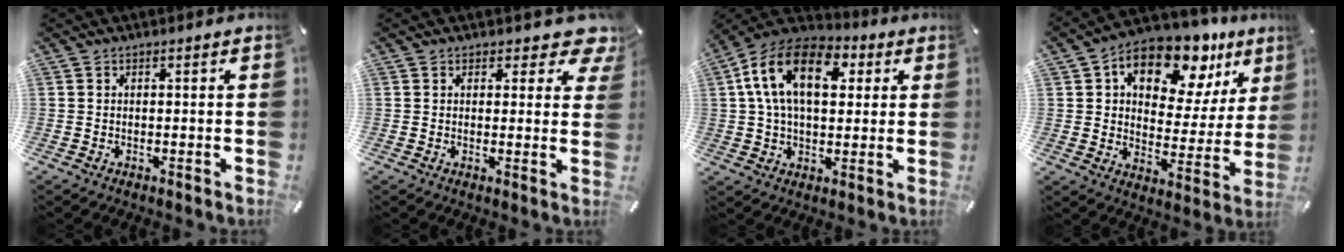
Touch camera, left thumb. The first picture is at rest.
{"total": 5.2, "force": [3.4, 2.9, 2.8], "torque": [-0.023, -0.020, 0.053]}
{"total": 17.1, "force": [4.5, 10.9, 12.3], "torque": [-0.245, 0.008, 0.077]}
{"total": 15.3, "force": [9.4, 9.0, 8.0], "torque": [-0.118, -0.064, 0.164]}